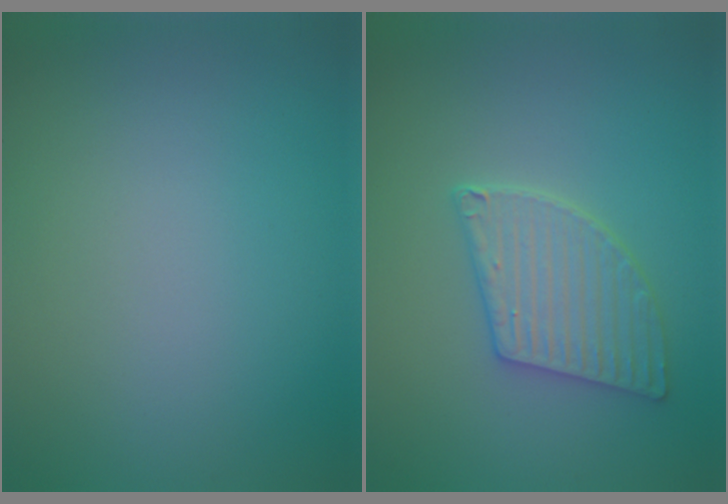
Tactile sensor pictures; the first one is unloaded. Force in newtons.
{"total": 3.8, "press": 3.6, "slide": 1.2}